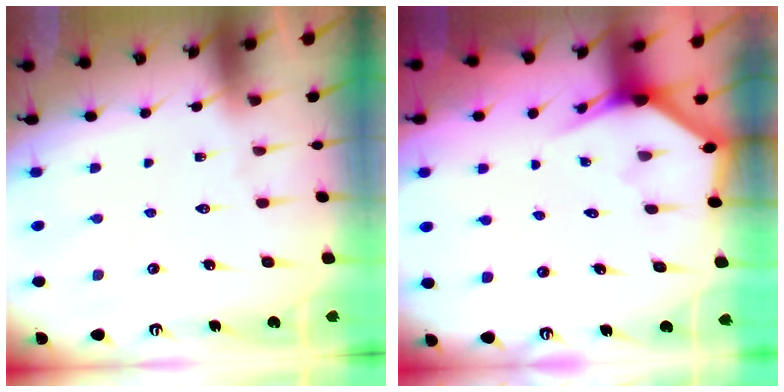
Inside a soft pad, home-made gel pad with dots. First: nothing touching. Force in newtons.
{"total": 2.7, "press": 2.7, "slide": 0.1}